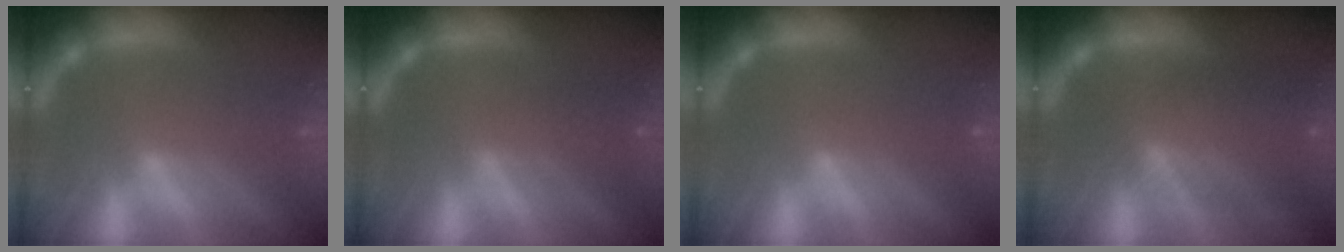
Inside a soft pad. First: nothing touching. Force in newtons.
{"total": 2.5}
{"total": 0.0}
{"total": 6.6}